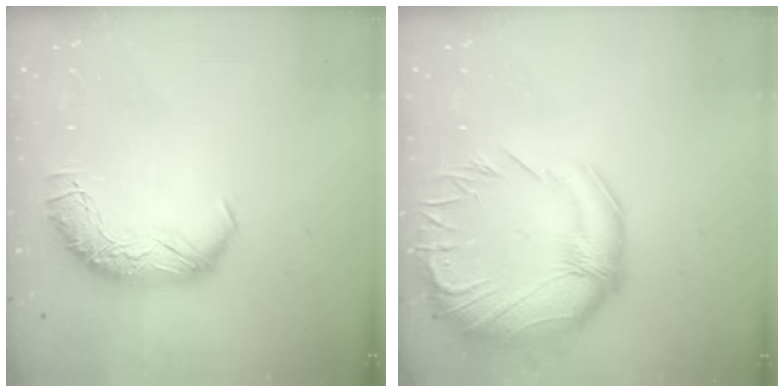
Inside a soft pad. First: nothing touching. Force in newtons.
{"total": 5.4, "press": 4.7, "slide": 2.6}